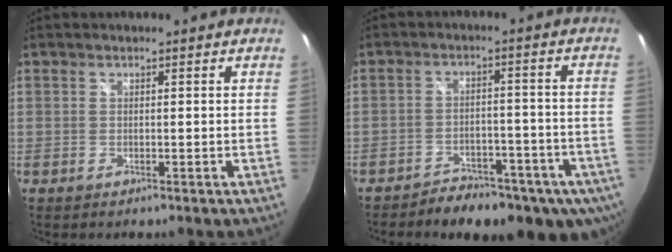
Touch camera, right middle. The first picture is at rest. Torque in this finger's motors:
{"motor_torque": [1.07, -1.07, 0.26, 0.07]}